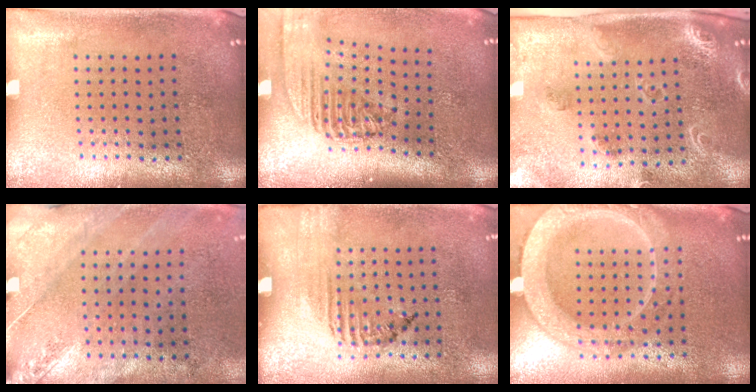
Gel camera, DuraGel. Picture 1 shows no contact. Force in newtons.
{"total": 2.3, "press": 1.8, "slide": 1.5}
{"total": 1.7, "press": 1.7, "slide": 0.3}
{"total": 2.4, "press": 2.0, "slide": 1.3}
{"total": 1.6, "press": 1.1, "slide": 1.2}
{"total": 2.7, "press": 2.7, "slide": 0.3}